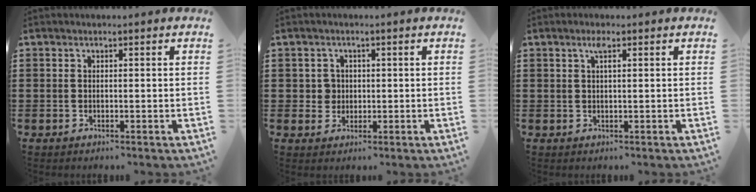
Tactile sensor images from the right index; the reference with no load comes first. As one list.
[{"total": 2.5, "force": [0.1, 2.4, 0.7], "torque": [-0.023, 0.009, -0.001]}, {"total": 1.6, "force": [0.8, 0.2, 1.4], "torque": [-0.030, 0.003, 0.012]}]